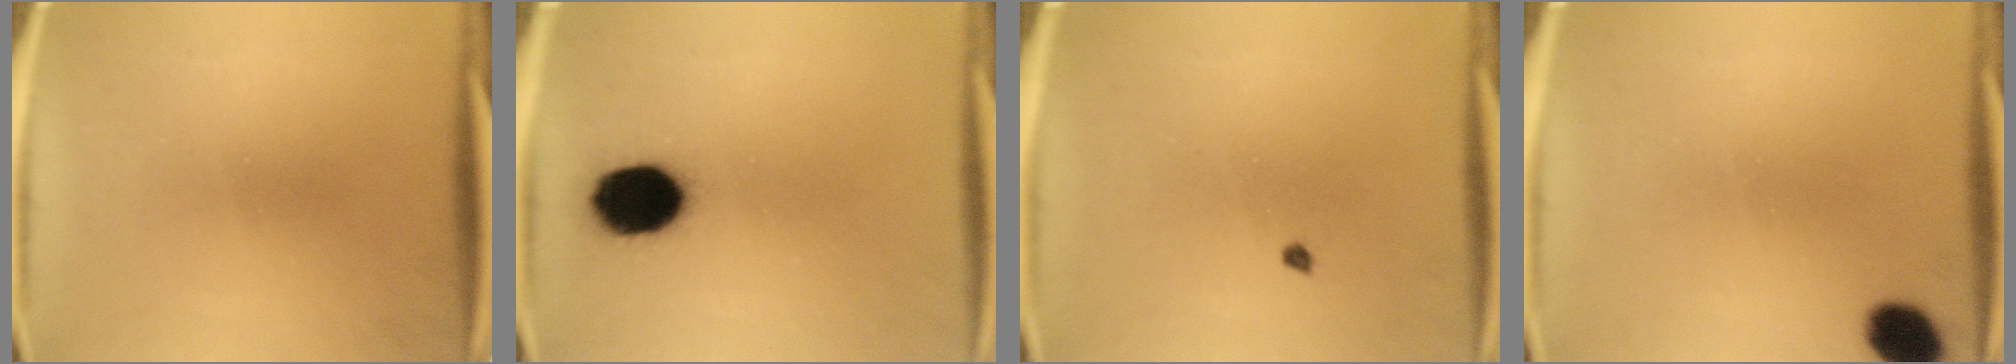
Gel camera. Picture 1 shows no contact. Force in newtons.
{"total": 12.7}
{"total": 0.6}
{"total": 6.4}